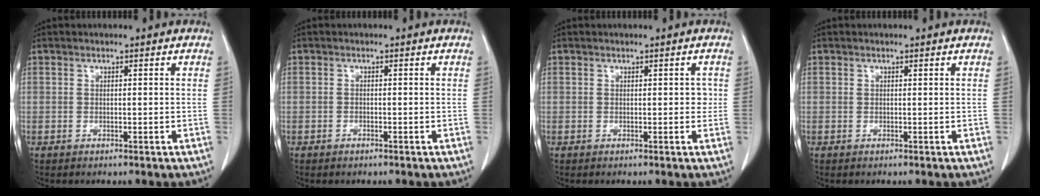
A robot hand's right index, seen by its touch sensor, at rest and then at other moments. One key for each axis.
{"total": 0.5, "fx": -0.4, "fy": 0.3, "fz": 0.2, "tx": -0.006, "ty": 0.000, "tz": -0.005}
{"total": 1.3, "fx": 0.2, "fy": 0.9, "fz": 0.9, "tx": -0.004, "ty": 0.007, "tz": 0.002}
{"total": 0.0}